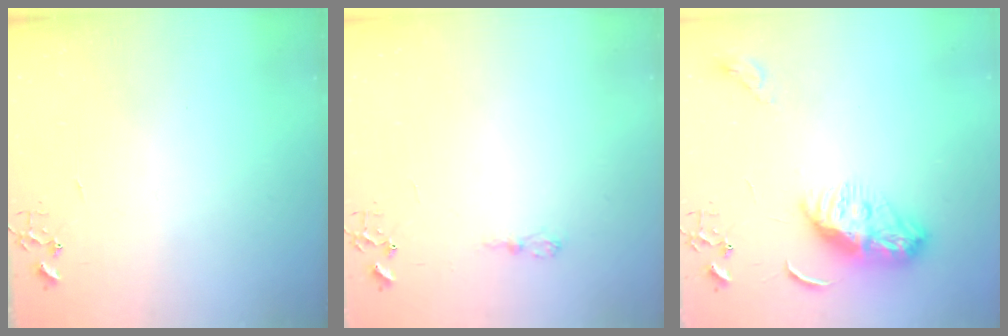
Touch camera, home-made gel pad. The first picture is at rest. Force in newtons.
{"total": 6.0, "press": 6.0, "slide": 0.7}
{"total": 10.9, "press": 10.9, "slide": 0.4}